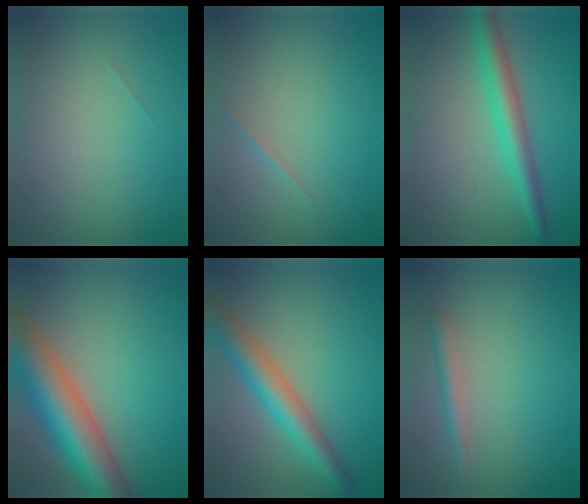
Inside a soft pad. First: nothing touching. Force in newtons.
{"total": 0.5, "press": 0.5, "slide": 0.0}
{"total": 3.9, "press": 3.9, "slide": 0.2}
{"total": 10.3, "press": 10.3, "slide": 0.4}
{"total": 5.3, "press": 5.3, "slide": 0.2}
{"total": 1.5, "press": 1.5, "slide": 0.1}